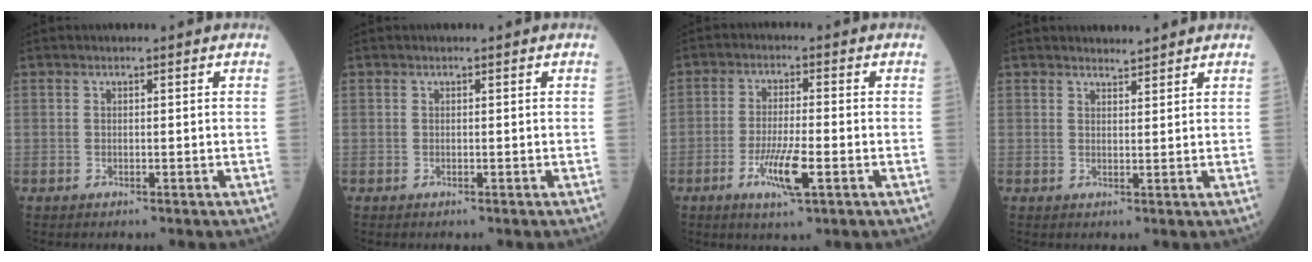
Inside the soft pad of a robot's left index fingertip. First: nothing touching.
{"total": 0.0}
{"total": 6.5, "force": [-2.7, 0.7, 5.9], "torque": [-0.118, -0.010, -0.048]}
{"total": 1.9, "force": [1.9, 0.1, -0.1], "torque": [-0.007, 0.005, 0.032]}